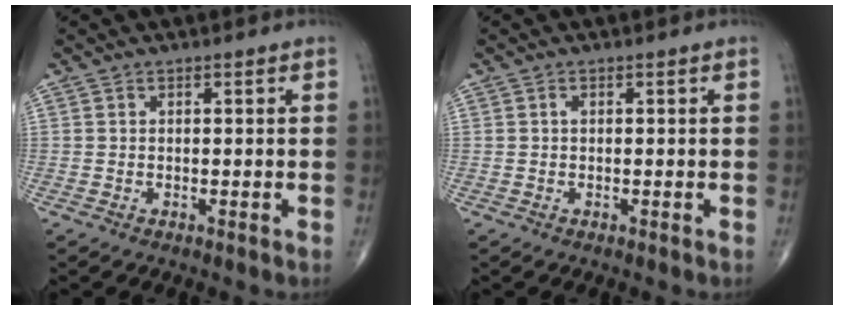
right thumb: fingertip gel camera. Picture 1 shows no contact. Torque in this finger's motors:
{"motor_torque": [0.45, 0.38, 0.42, 0.01, -0.01]}